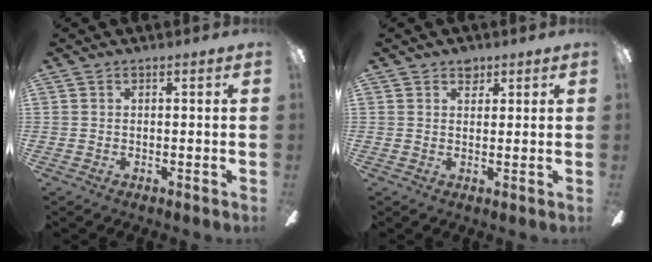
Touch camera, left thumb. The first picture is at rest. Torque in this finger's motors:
{"motor_torque": [0.23, -0.07, 0.07, -0.17, 0.00]}